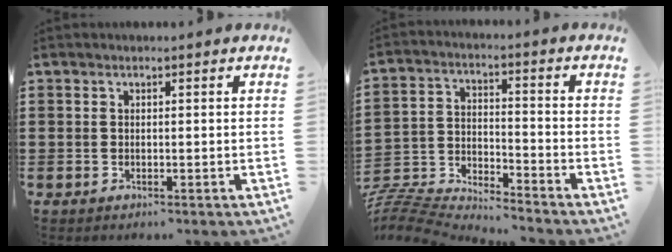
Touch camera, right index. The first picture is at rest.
{"total": 7.0, "force": [-6.9, 0.3, 0.6], "torque": [-0.039, -0.006, -0.148]}